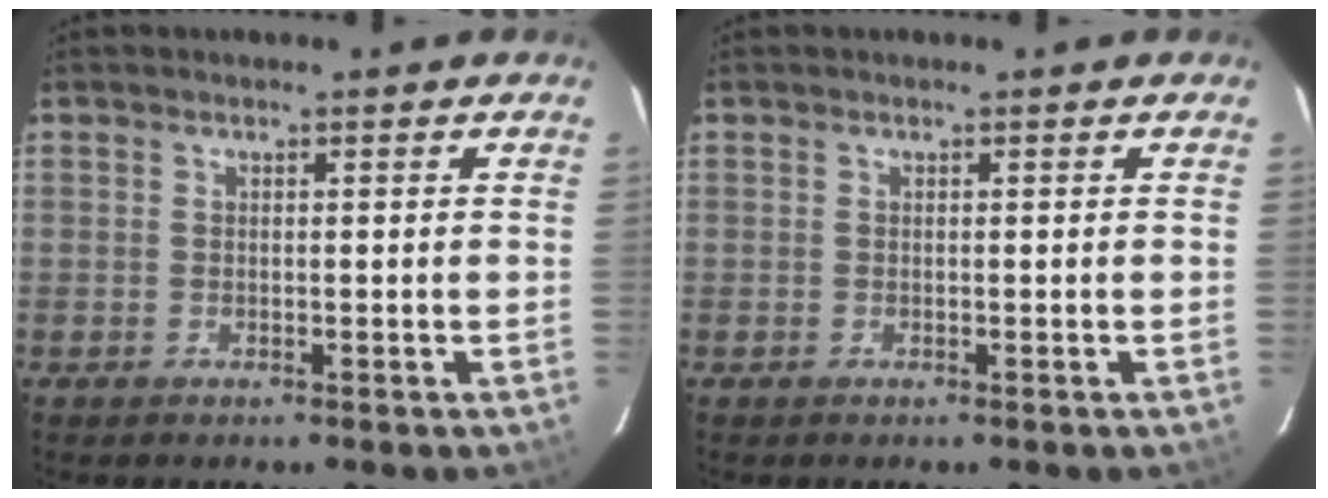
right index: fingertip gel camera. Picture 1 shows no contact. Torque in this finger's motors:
{"motor_torque": [0.00, 0.00, 0.00, 0.00]}